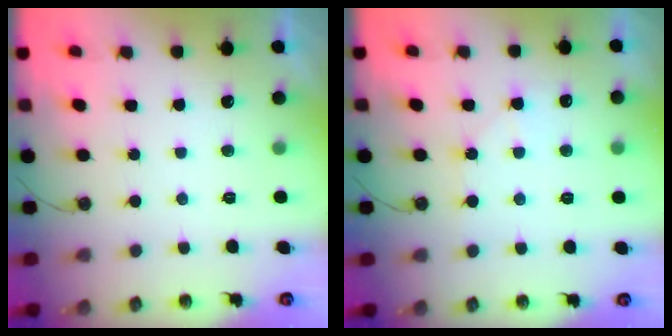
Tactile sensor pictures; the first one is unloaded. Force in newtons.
{"total": 6.5, "press": 6.4, "slide": 0.8}